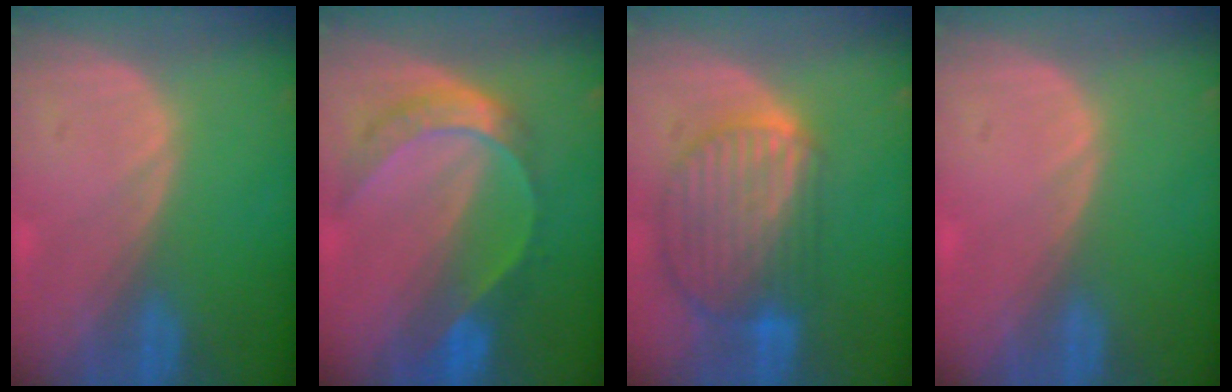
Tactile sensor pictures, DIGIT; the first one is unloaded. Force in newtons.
{"total": 7.9, "press": 6.5, "slide": 4.4}
{"total": 10.2, "press": 8.7, "slide": 5.3}
{"total": 0.7, "press": 0.1, "slide": 0.7}